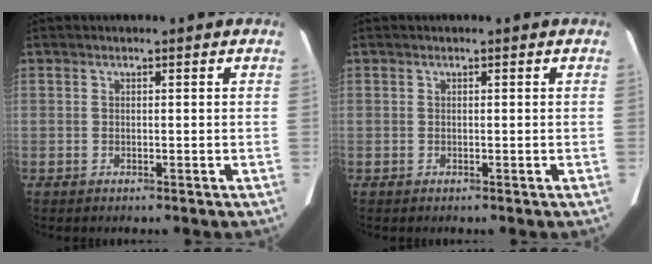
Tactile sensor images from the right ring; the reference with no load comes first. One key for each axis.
{"total": 0.0}